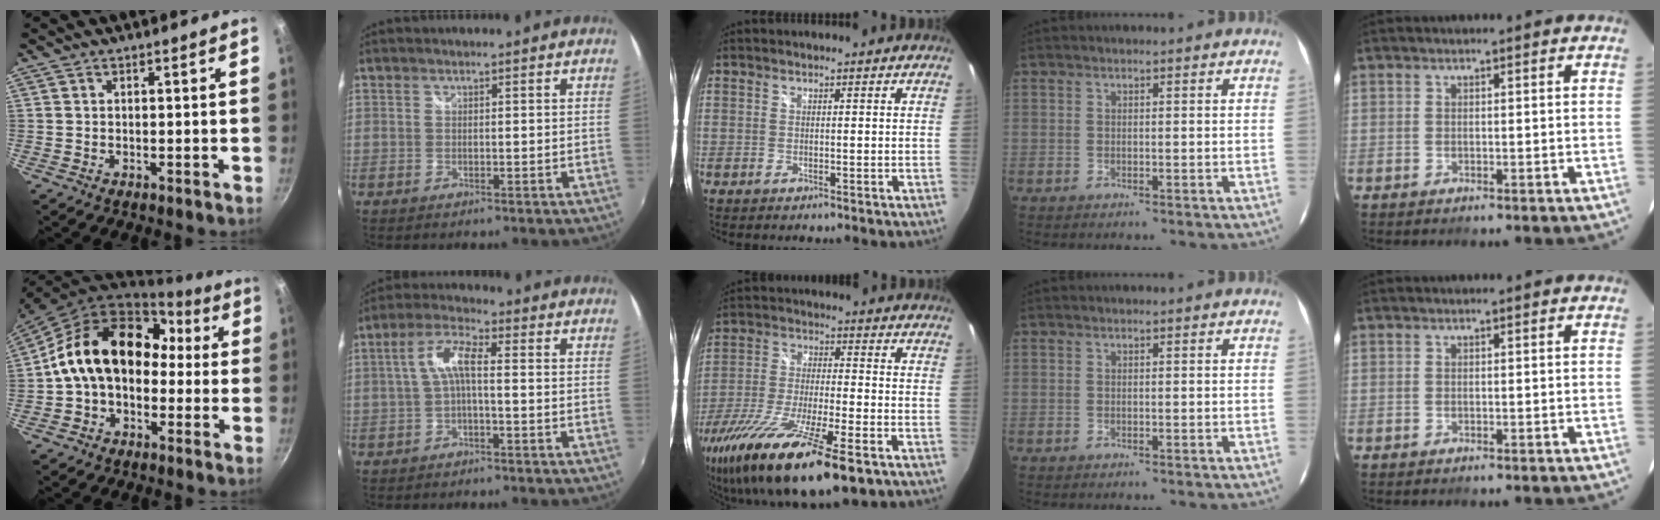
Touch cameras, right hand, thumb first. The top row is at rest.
{"thumb": {"total": 18.3, "force": [0.5, 13.3, 12.5], "torque": [-0.175, 0.062, -0.004]}, "index": {"total": 5.6, "force": [-0.7, 1.5, 5.4], "torque": [-0.114, 0.016, -0.014]}, "middle": {"total": 23.2, "force": [-14.8, 4.9, 17.1], "torque": [-0.335, -0.069, -0.256]}}